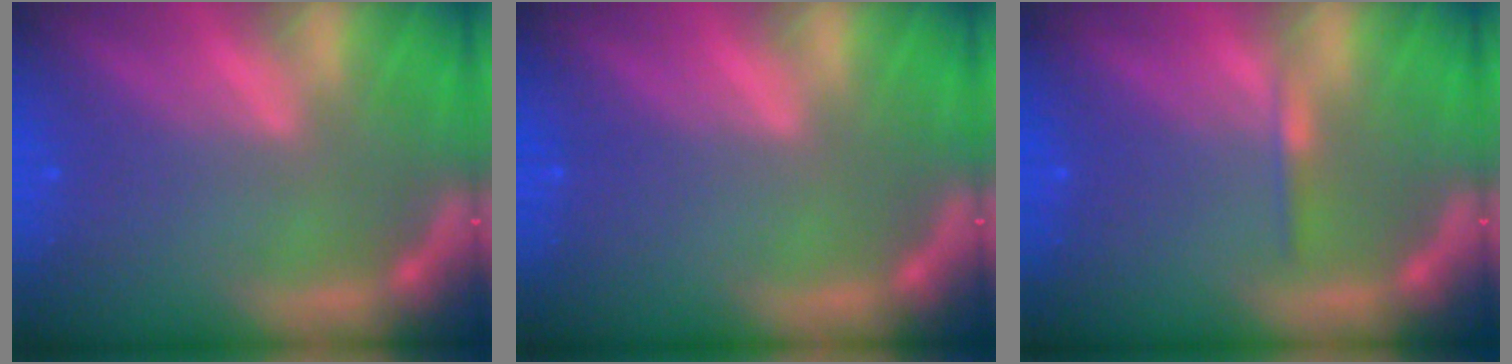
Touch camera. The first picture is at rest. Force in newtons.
{"total": 0.0}
{"total": 0.9}